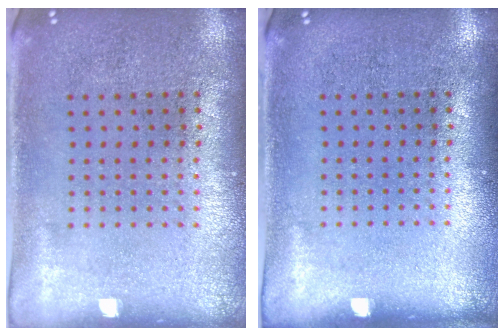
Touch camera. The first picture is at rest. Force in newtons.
{"total": 0.0}